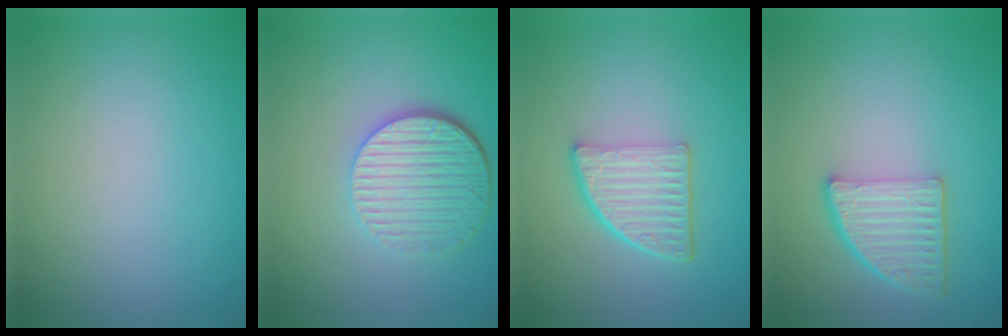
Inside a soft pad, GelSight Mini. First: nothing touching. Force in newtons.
{"total": 5.9, "press": 4.3, "slide": 4.1}
{"total": 5.0, "press": 3.4, "slide": 3.6}
{"total": 5.1, "press": 3.8, "slide": 3.5}